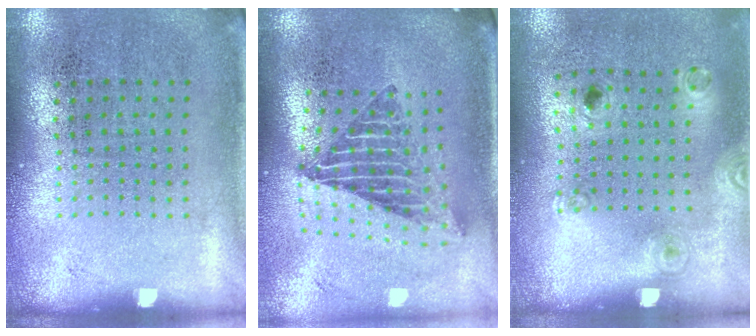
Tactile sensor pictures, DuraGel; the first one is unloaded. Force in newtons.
{"total": 2.2, "press": 1.6, "slide": 1.6}
{"total": 1.2, "press": 0.8, "slide": 0.9}